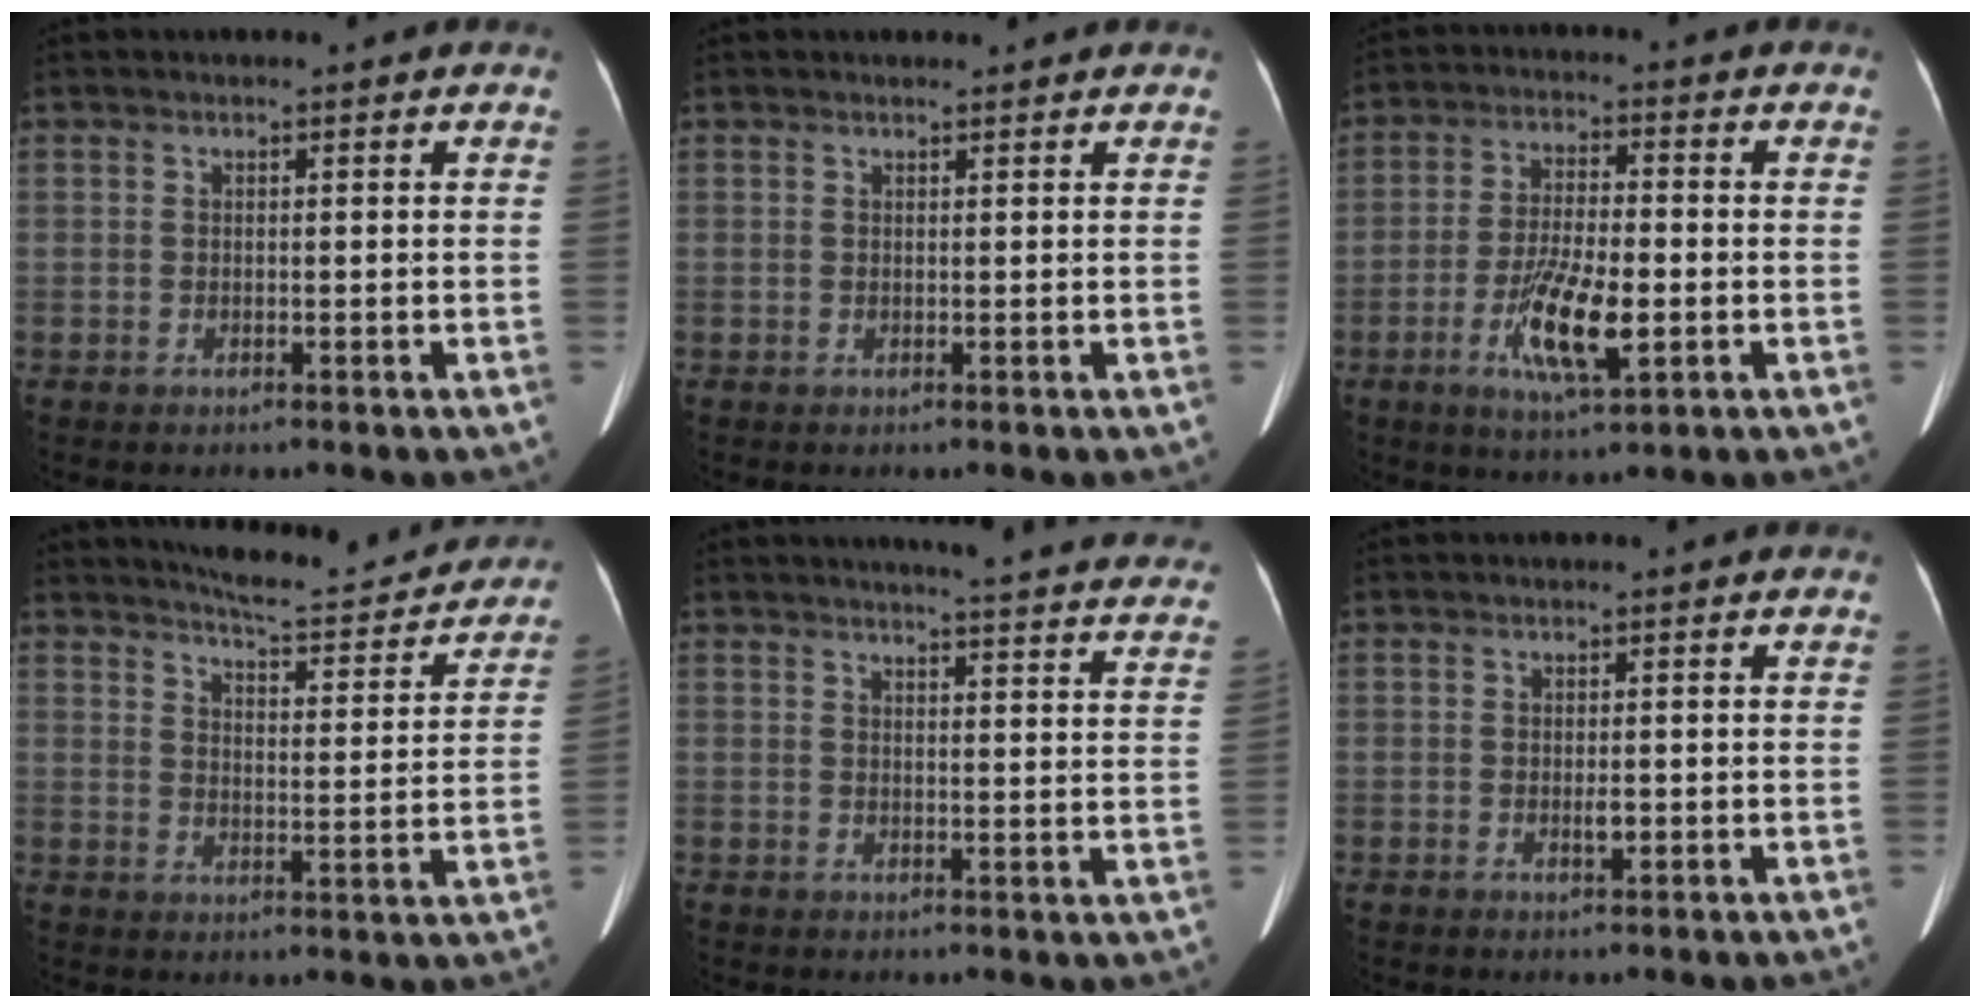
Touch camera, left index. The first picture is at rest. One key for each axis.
{"total": 1.0, "fx": 0.9, "fy": 0.2, "fz": 0.1, "tx": -0.009, "ty": 0.005, "tz": 0.015}
{"total": 9.7, "fx": -3.0, "fy": 2.2, "fz": 8.9, "tx": -0.172, "ty": -0.011, "tz": -0.053}
{"total": 13.4, "fx": 12.8, "fy": 1.9, "fz": 3.5, "tx": -0.047, "ty": -0.013, "tz": 0.159}
{"total": 22.3, "fx": 21.3, "fy": 1.3, "fz": 6.3, "tx": -0.070, "ty": -0.079, "tz": 0.227}
{"total": 1.4, "fx": -0.4, "fy": 0.5, "fz": 1.2, "tx": -0.023, "ty": -0.002, "tz": -0.006}